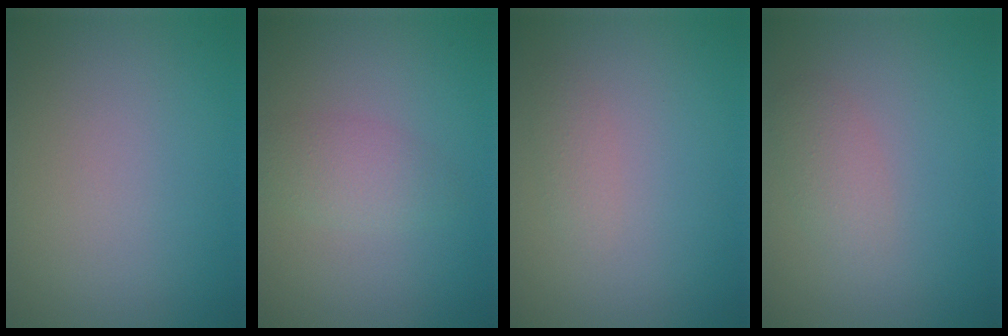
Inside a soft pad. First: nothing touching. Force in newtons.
{"total": 2.1, "press": 2.1, "slide": 0.1}
{"total": 1.0, "press": 1.0, "slide": 0.0}
{"total": 1.7, "press": 1.7, "slide": 0.0}